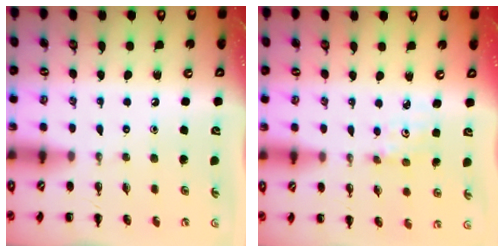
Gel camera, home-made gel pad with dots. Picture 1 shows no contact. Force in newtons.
{"total": 1.2, "press": 1.2, "slide": 0.3}